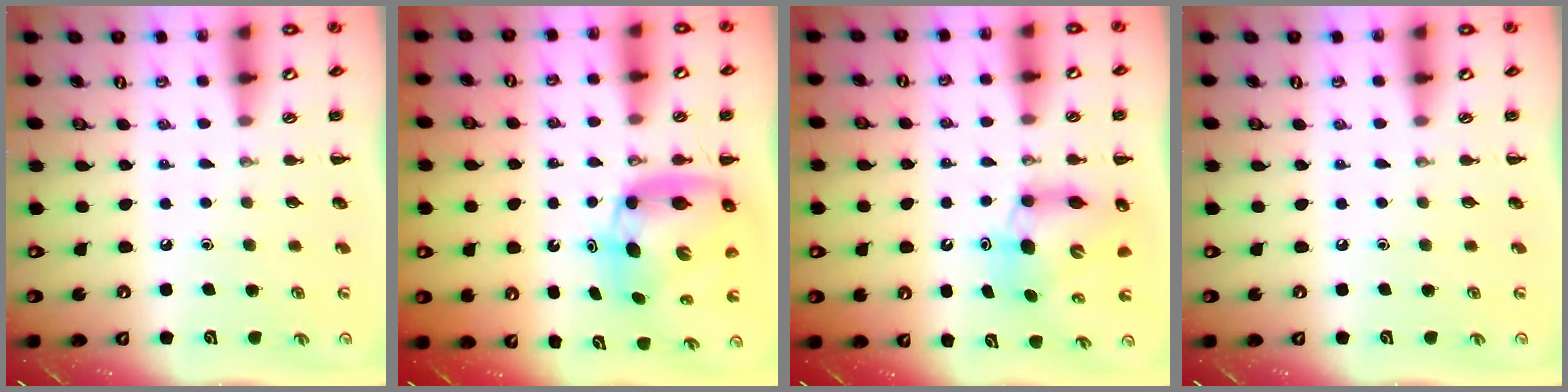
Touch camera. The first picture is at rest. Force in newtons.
{"total": 8.9, "press": 8.6, "slide": 2.4}
{"total": 7.5, "press": 7.2, "slide": 1.9}
{"total": 0.0}